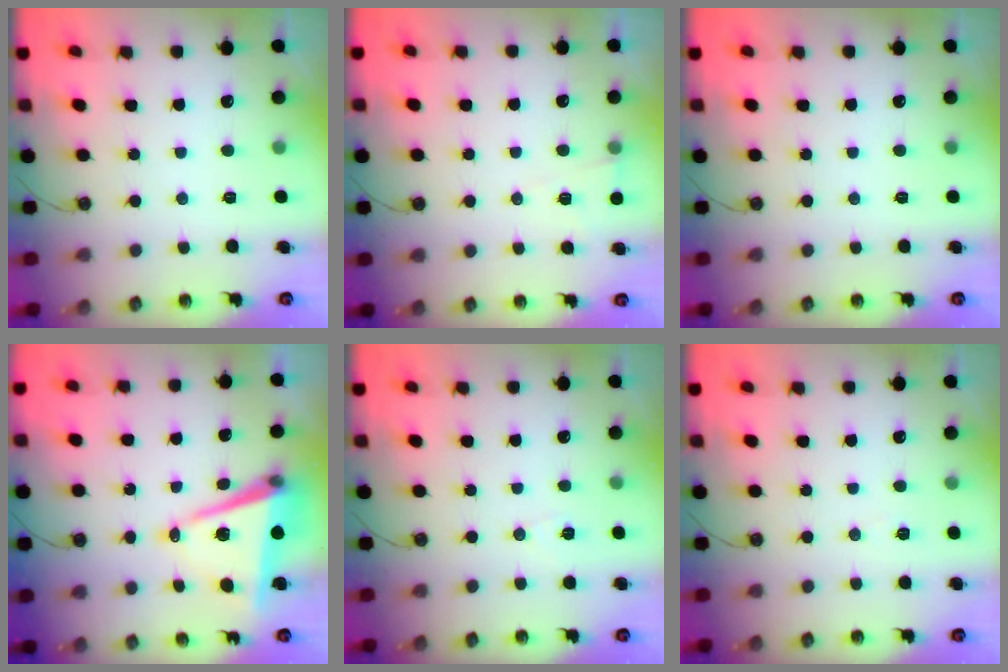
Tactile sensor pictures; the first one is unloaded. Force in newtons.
{"total": 4.9, "press": 3.8, "slide": 3.2}
{"total": 0.0}
{"total": 9.4, "press": 8.5, "slide": 3.8}
{"total": 5.7, "press": 5.1, "slide": 2.5}
{"total": 5.4, "press": 3.1, "slide": 4.4}